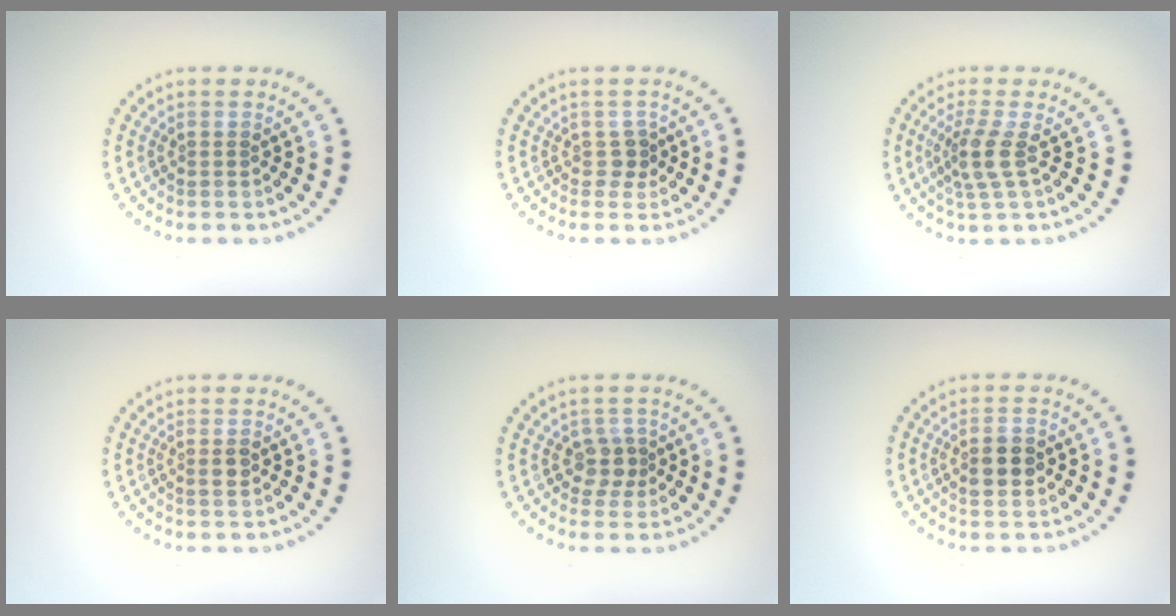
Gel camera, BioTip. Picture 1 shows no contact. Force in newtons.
{"total": 1.2, "press": 1.0, "slide": 0.8}
{"total": 2.6, "press": 2.0, "slide": 1.6}
{"total": 1.1, "press": 1.0, "slide": 0.3}
{"total": 2.0, "press": 1.7, "slide": 1.2}
{"total": 2.5, "press": 2.5, "slide": 0.2}